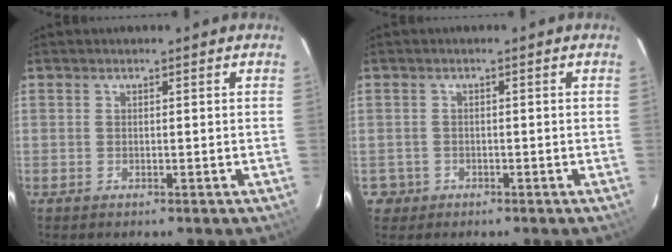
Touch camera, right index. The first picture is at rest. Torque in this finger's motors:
{"motor_torque": [-0.49, 0.05, -1.05, -0.21]}